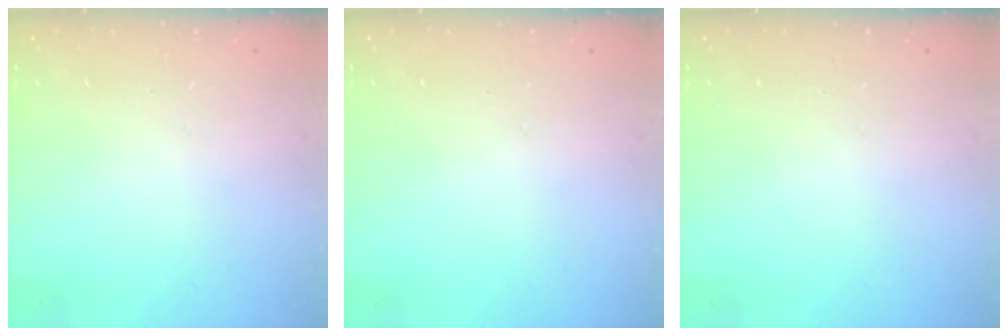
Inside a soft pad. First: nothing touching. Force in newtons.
{"total": 0.0}
{"total": 0.0}